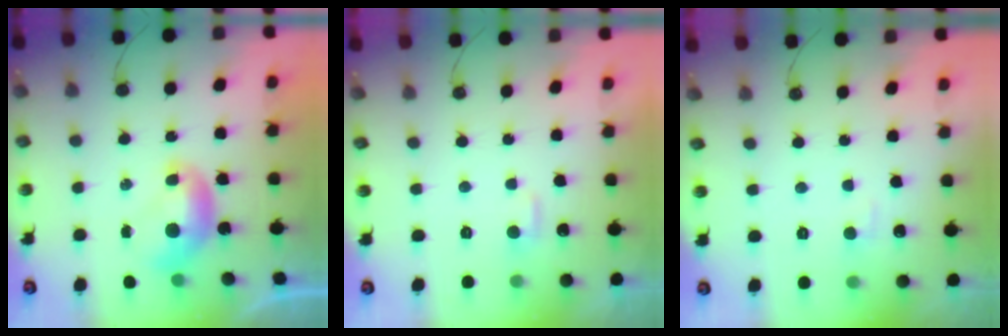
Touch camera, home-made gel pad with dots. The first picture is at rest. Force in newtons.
{"total": 2.4, "press": 2.3, "slide": 0.5}
{"total": 2.1, "press": 2.1, "slide": 0.6}